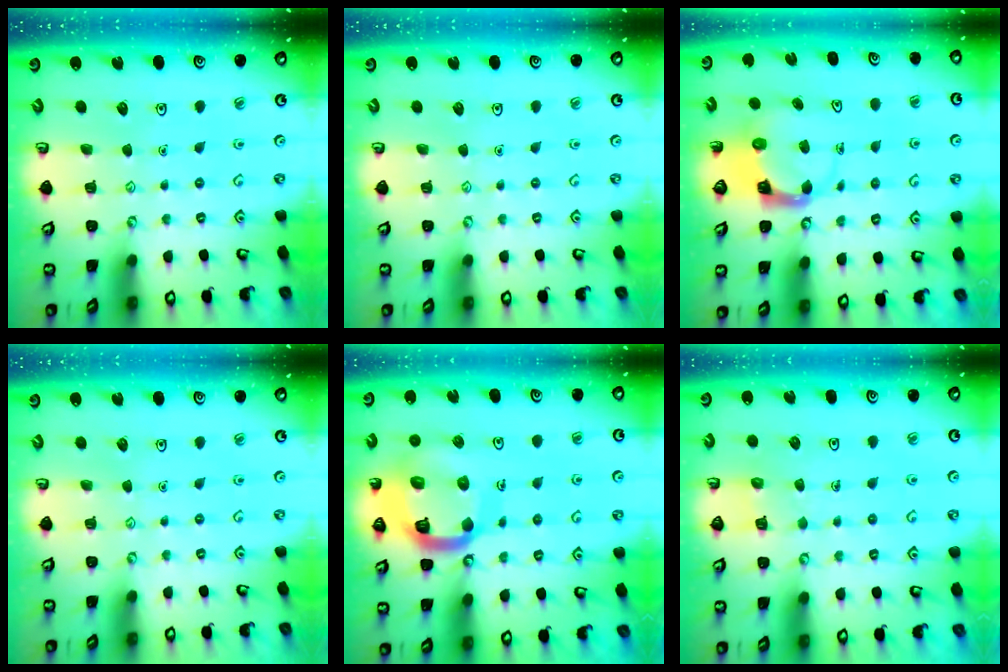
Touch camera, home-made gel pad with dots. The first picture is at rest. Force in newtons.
{"total": 0.0}
{"total": 3.9, "press": 3.9, "slide": 0.5}
{"total": 0.0}
{"total": 18.2, "press": 18.1, "slide": 1.8}
{"total": 4.1, "press": 4.1, "slide": 0.3}